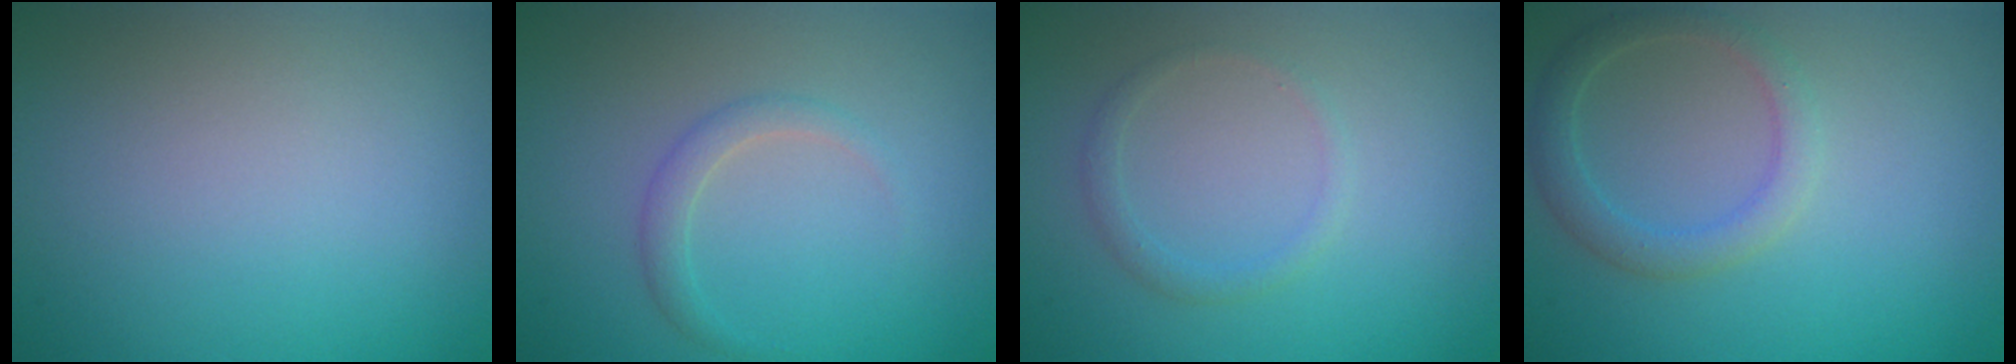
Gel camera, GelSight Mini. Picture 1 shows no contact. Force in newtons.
{"total": 1.6, "press": 1.6, "slide": 0.1}
{"total": 1.2, "press": 1.1, "slide": 0.1}
{"total": 2.5, "press": 2.5, "slide": 0.1}